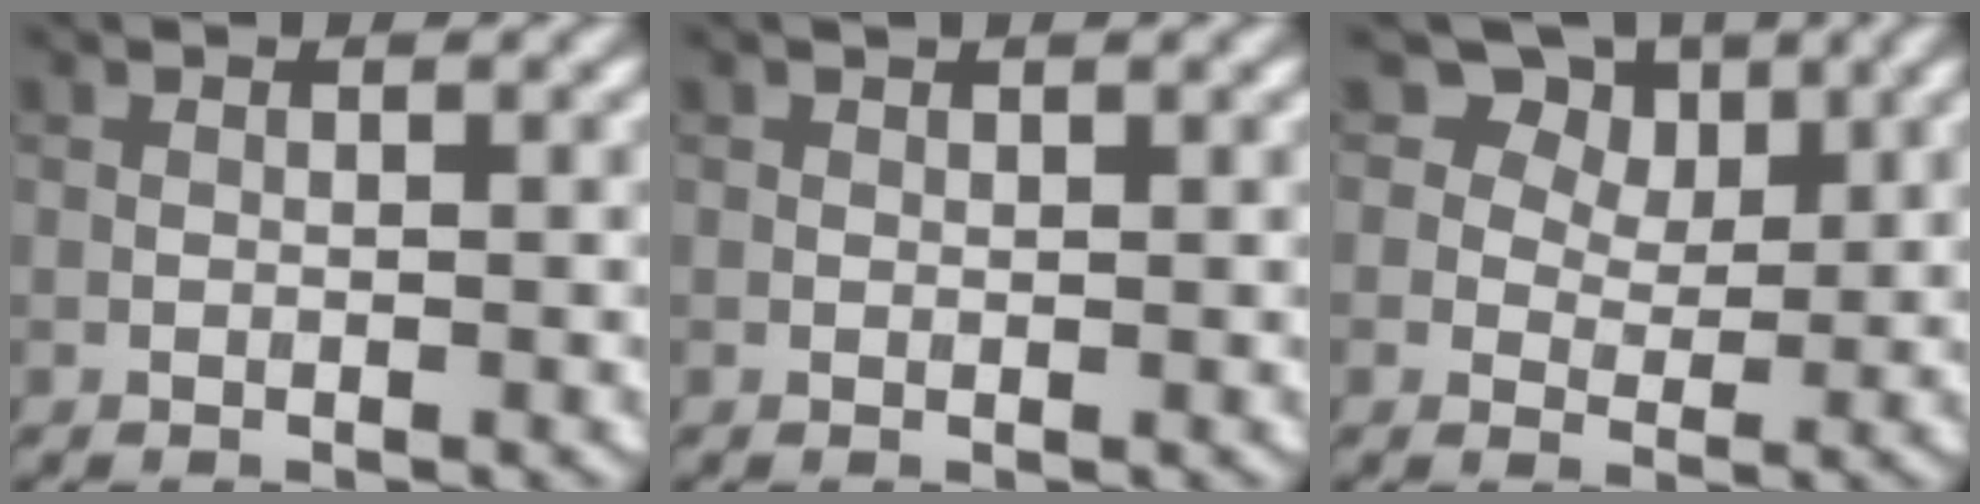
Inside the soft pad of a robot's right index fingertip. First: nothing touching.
{"total": 0.5, "force": [0.4, 0.2, 0.2], "torque": [-0.002, 0.003, 0.007]}
{"total": 5.9, "force": [3.4, 4.0, 2.6], "torque": [-0.047, -0.005, 0.049]}